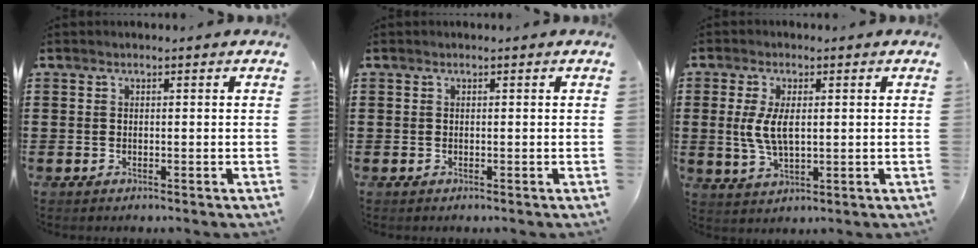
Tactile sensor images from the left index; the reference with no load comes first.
{"total": 0.0}
{"total": 5.6, "force": [0.6, 2.5, 5.0], "torque": [-0.121, 0.000, 0.004]}